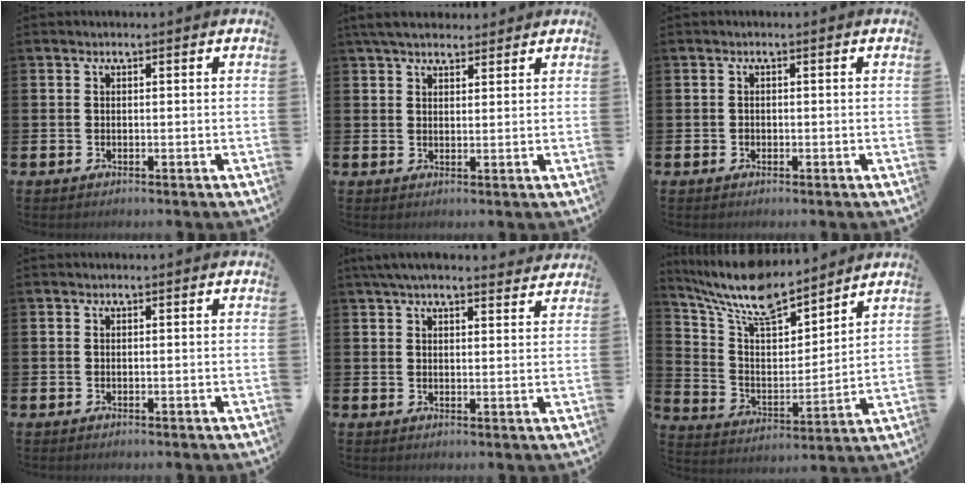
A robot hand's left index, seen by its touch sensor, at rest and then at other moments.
{"total": 4.5, "force": [4.0, 1.6, 1.3], "torque": [-0.036, -0.007, 0.075]}
{"total": 0.5, "force": [-0.3, 0.5, 0.0], "torque": [0.000, 0.005, -0.007]}
{"total": 0.0}
{"total": 4.6, "force": [4.2, 0.8, 1.8], "torque": [-0.043, -0.011, 0.078]}
{"total": 10.3, "force": [9.2, 2.8, 3.8], "torque": [-0.122, -0.057, 0.163]}